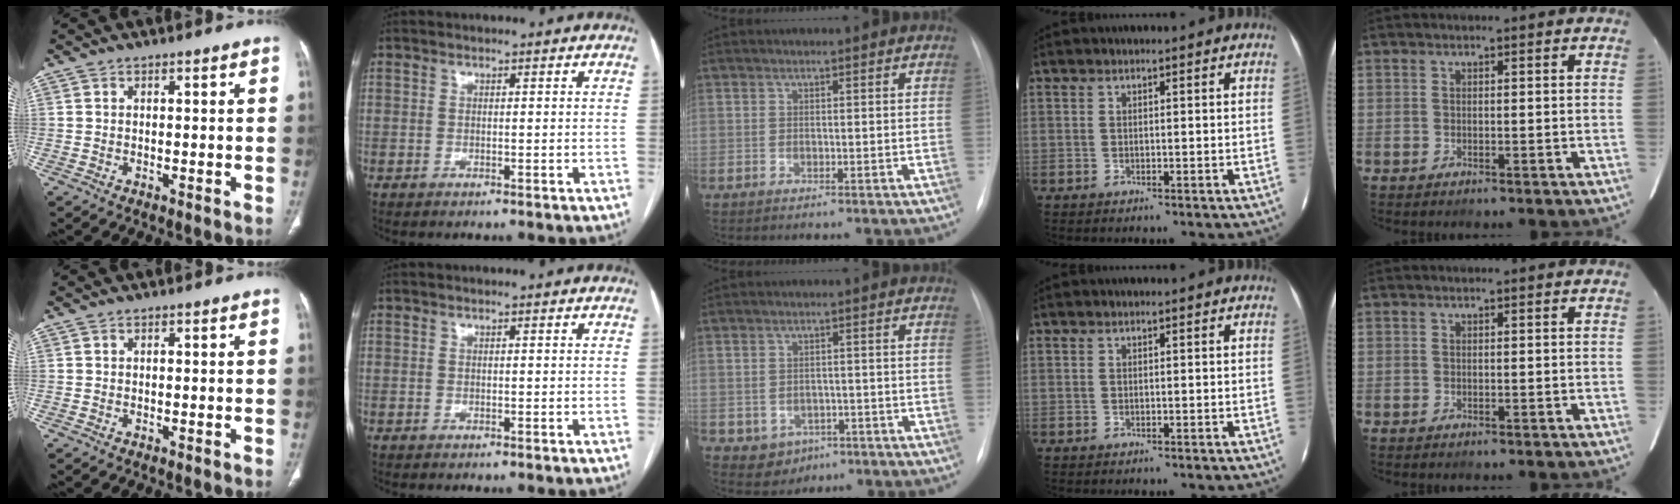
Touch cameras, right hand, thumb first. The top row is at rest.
{"middle": {"total": 4.3, "force": [-1.9, 3.6, 1.3], "torque": [-0.017, 0.007, -0.015]}}